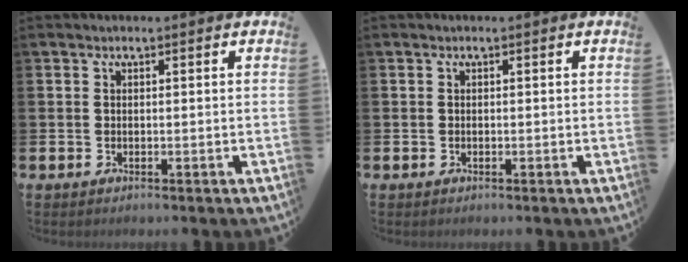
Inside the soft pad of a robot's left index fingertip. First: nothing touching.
{"total": 0.0}